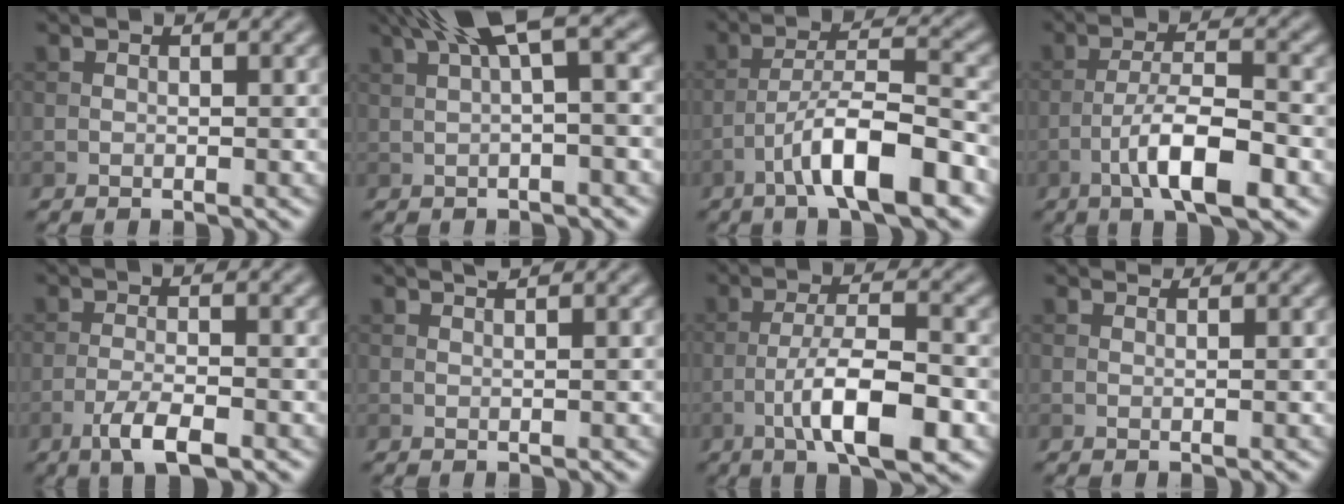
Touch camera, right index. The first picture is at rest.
{"total": 6.4, "force": [2.4, 1.4, 5.8], "torque": [-0.082, 0.023, 0.037]}
{"total": 8.5, "force": [-4.3, 1.8, 7.1], "torque": [-0.118, 0.017, -0.071]}
{"total": 7.3, "force": [-3.2, 1.8, 6.3], "torque": [-0.110, 0.009, -0.058]}
{"total": 4.0, "force": [-2.1, 0.9, 3.3], "torque": [-0.066, 0.002, -0.044]}
{"total": 1.3, "force": [0.8, 0.2, 1.0], "torque": [-0.013, 0.002, 0.009]}
{"total": 8.1, "force": [-3.1, 2.2, 7.2], "torque": [-0.124, 0.008, -0.056]}
{"total": 1.3, "force": [1.1, 0.3, 0.6], "torque": [-0.011, -0.008, 0.006]}